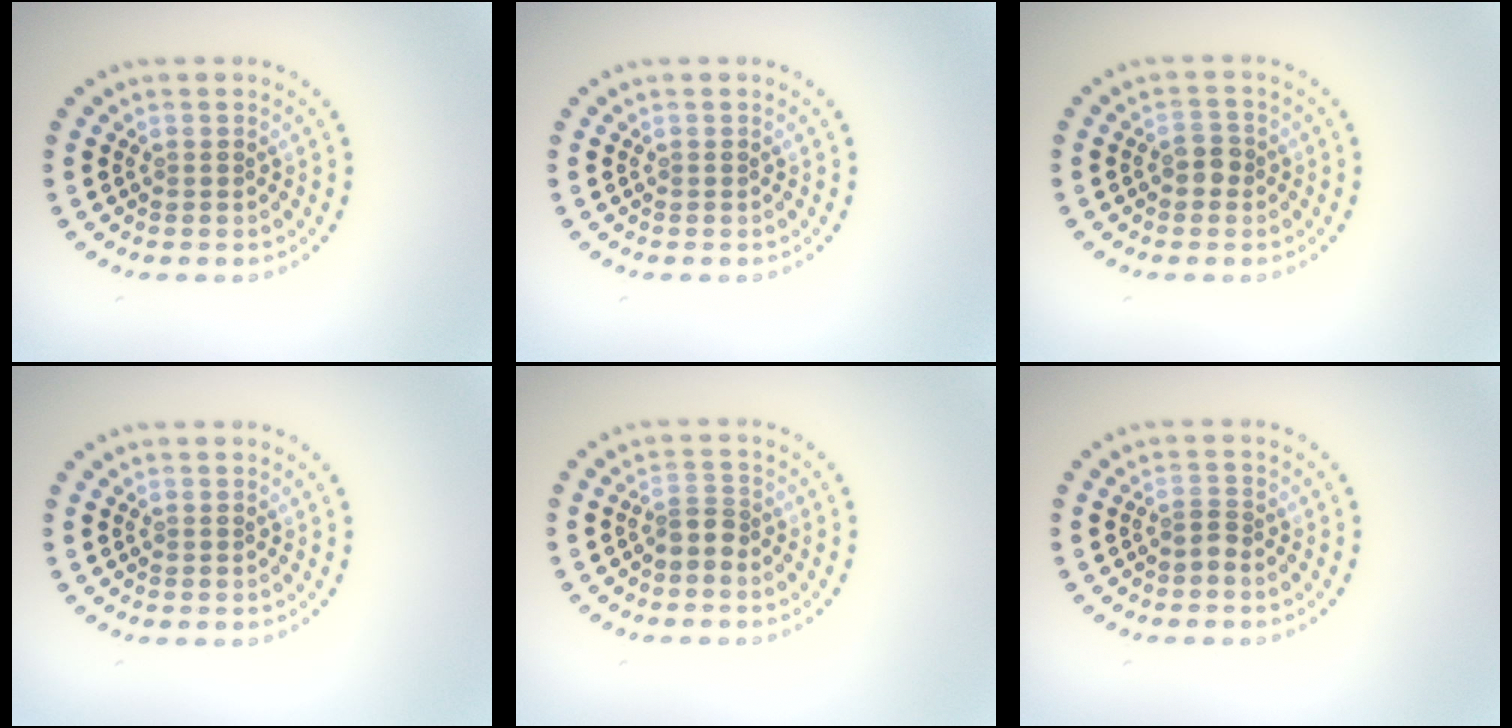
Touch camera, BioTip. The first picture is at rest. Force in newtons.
{"total": 0.0}
{"total": 1.6, "press": 1.5, "slide": 0.5}
{"total": 0.0}
{"total": 1.9, "press": 1.3, "slide": 1.3}
{"total": 1.0, "press": 0.6, "slide": 0.8}